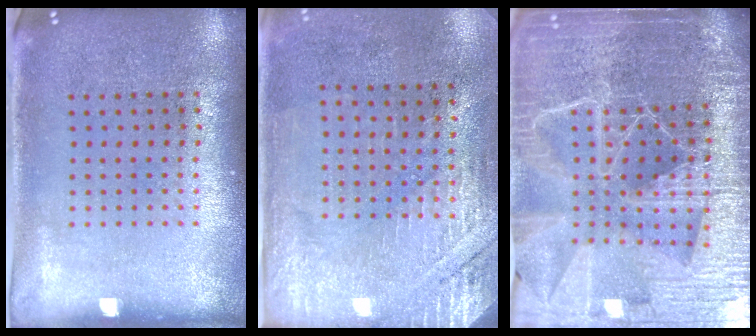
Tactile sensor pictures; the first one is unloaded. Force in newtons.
{"total": 2.7, "press": 2.5, "slide": 1.1}
{"total": 6.2, "press": 5.4, "slide": 3.1}